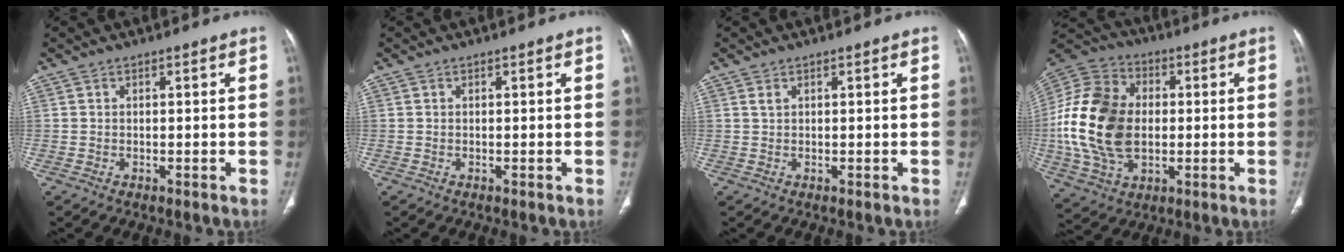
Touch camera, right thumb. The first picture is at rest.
{"total": 0.0}
{"total": 0.8, "force": [0.2, 0.0, 0.7], "torque": [-0.019, 0.001, 0.006]}
{"total": 20.6, "force": [-0.5, 14.4, 14.8], "torque": [-0.294, 0.011, -0.005]}